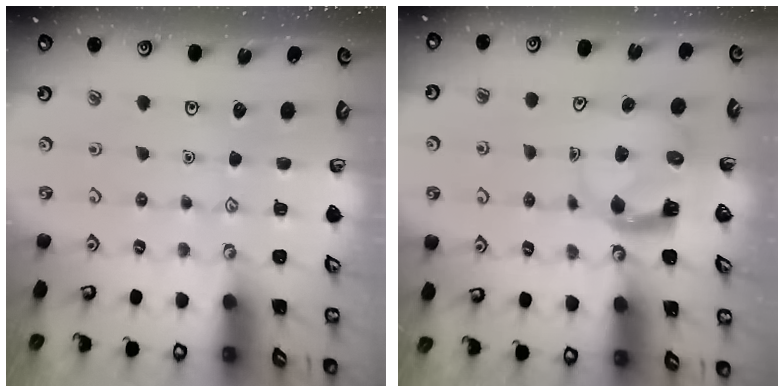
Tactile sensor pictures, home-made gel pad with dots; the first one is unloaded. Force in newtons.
{"total": 3.8, "press": 3.7, "slide": 0.6}